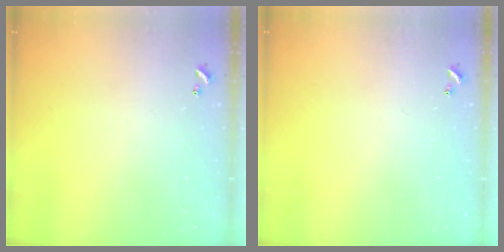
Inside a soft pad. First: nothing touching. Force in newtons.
{"total": 0.0}